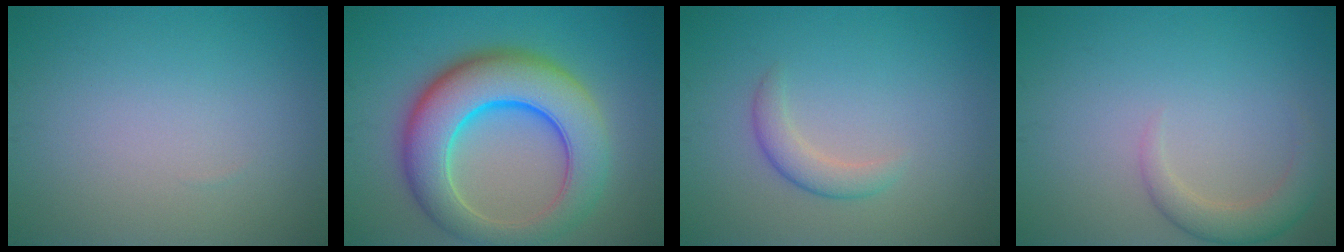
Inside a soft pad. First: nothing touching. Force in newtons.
{"total": 10.4, "press": 10.4, "slide": 0.5}
{"total": 2.1, "press": 2.1, "slide": 0.0}
{"total": 2.8, "press": 2.7, "slide": 0.2}